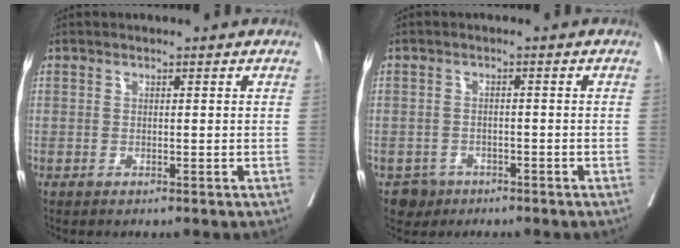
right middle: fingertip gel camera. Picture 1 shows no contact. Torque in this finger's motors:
{"motor_torque": [-0.09, 0.08, -0.02, -0.01]}